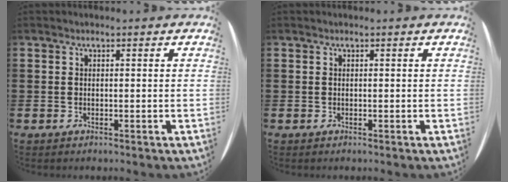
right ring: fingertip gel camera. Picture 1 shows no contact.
{"total": 0.0}